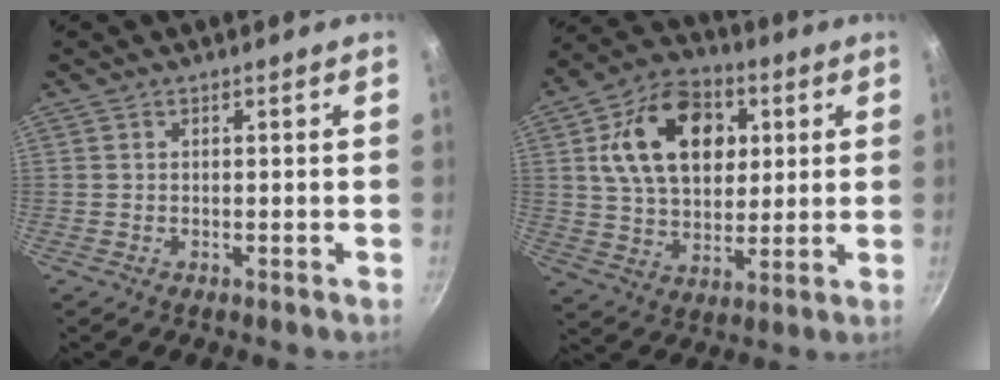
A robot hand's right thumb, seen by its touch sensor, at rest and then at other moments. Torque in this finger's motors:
{"motor_torque": [-0.70, 3.00, 1.46, 0.32, 0.43]}